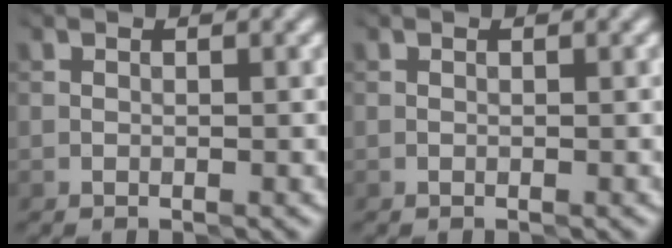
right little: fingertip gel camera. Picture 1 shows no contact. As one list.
[{"total": 0.0}]